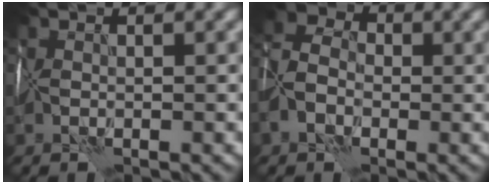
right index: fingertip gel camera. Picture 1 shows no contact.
{"total": 4.1, "force": [-1.3, 3.1, 2.3], "torque": [-0.052, 0.007, -0.033]}